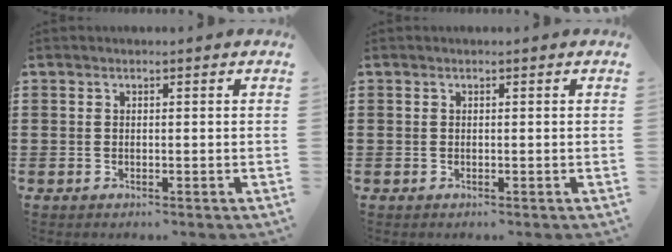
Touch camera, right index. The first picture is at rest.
{"total": 0.0}